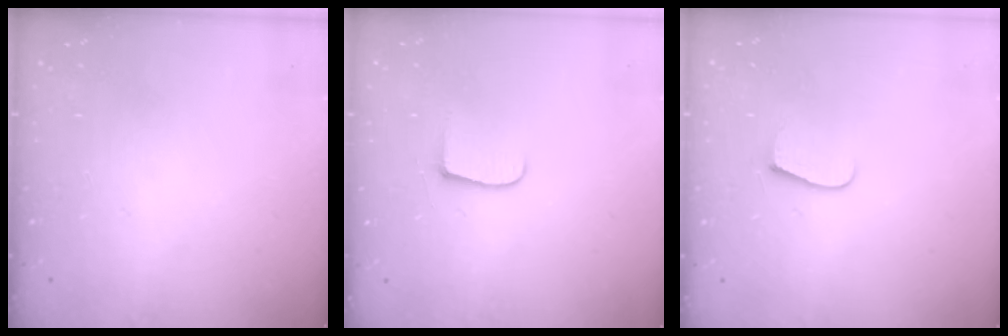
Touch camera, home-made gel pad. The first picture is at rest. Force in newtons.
{"total": 7.4, "press": 7.4, "slide": 0.6}
{"total": 6.2, "press": 6.2, "slide": 0.6}